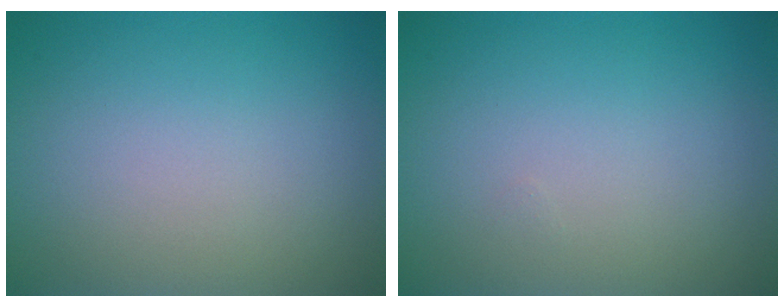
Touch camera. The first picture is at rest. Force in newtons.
{"total": 0.0}